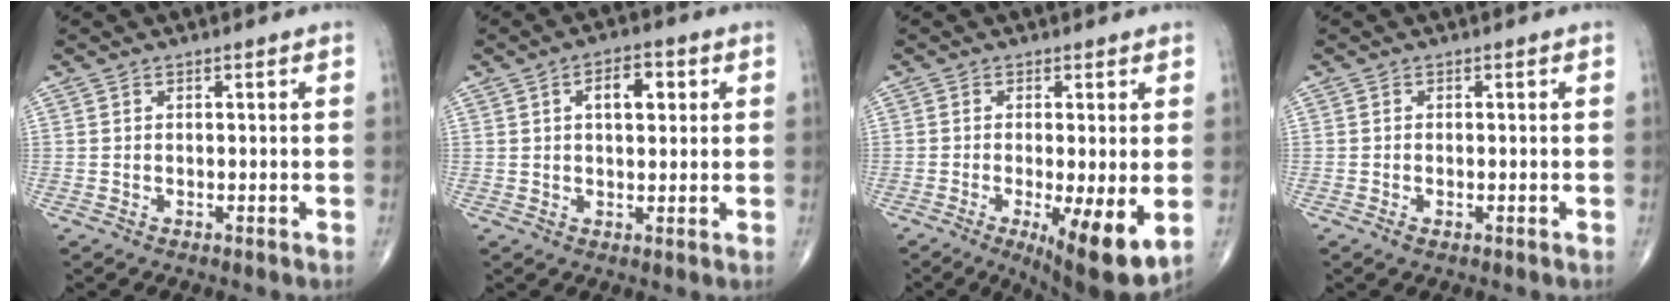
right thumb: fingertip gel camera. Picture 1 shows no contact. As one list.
[{"total": 6.1, "force": [1.7, 3.1, 5.0], "torque": [-0.064, 0.005, 0.023]}, {"total": 11.7, "force": [-2.9, 2.9, 10.9], "torque": [-0.166, -0.028, -0.038]}, {"total": 1.0, "force": [-0.5, 0.4, 0.8], "torque": [-0.016, 0.000, -0.007]}]